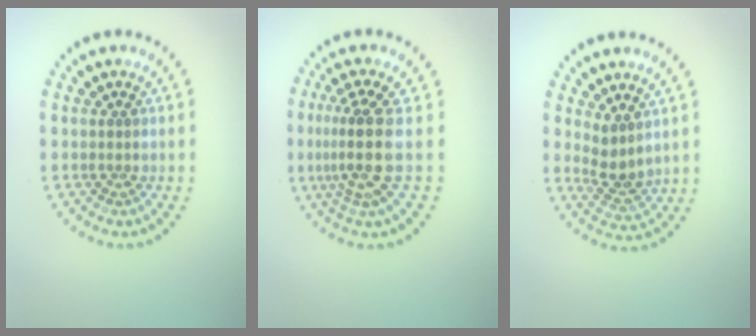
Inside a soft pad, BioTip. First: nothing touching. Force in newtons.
{"total": 4.1, "press": 3.0, "slide": 2.8}
{"total": 2.7, "press": 2.1, "slide": 1.7}